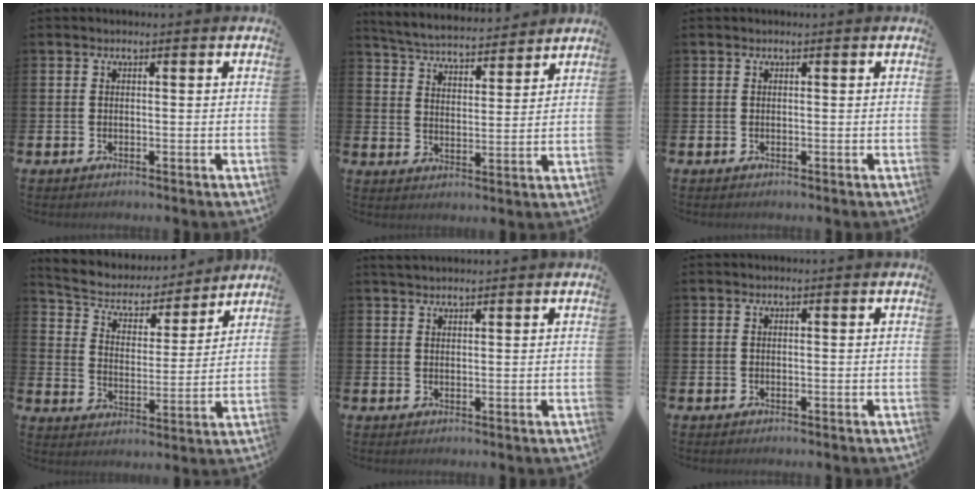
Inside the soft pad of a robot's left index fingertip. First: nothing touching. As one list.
[{"total": 5.3, "force": [5.2, 0.7, 0.6], "torque": [-0.037, -0.034, 0.092]}, {"total": 0.0}, {"total": 5.3, "force": [4.7, 2.1, 0.9], "torque": [-0.049, -0.039, 0.077]}, {"total": 1.8, "force": [1.7, 0.4, 0.3], "torque": [0.002, -0.003, 0.030]}, {"total": 0.0}]